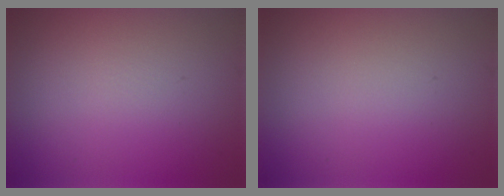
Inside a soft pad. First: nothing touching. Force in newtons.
{"total": 0.0}